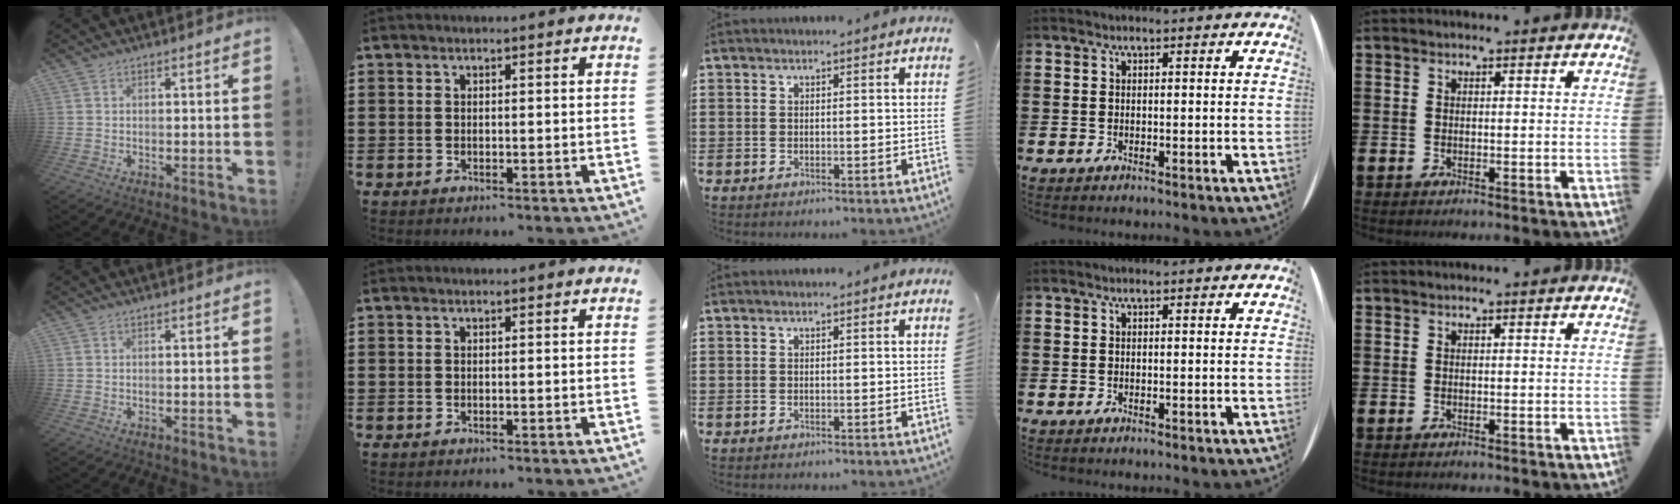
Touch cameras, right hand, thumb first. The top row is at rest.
{}